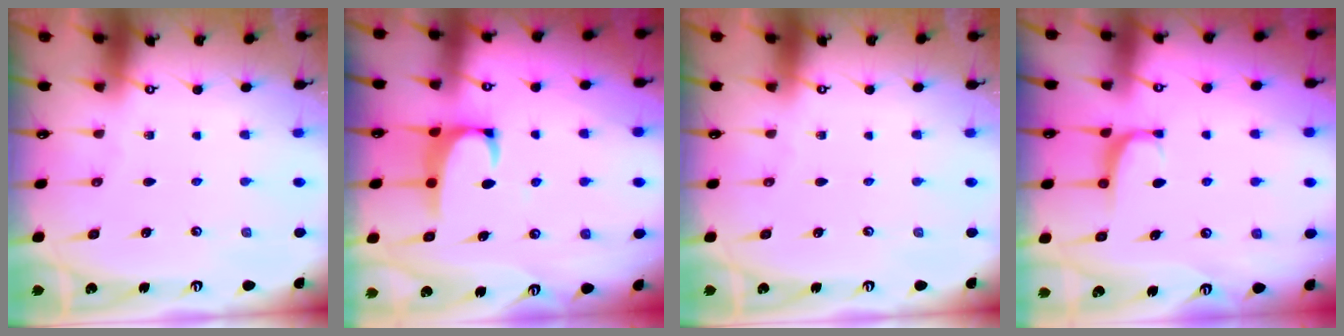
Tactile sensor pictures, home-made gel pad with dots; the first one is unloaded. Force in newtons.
{"total": 1.9, "press": 1.7, "slide": 0.8}
{"total": 0.0}
{"total": 0.8, "press": 0.7, "slide": 0.4}